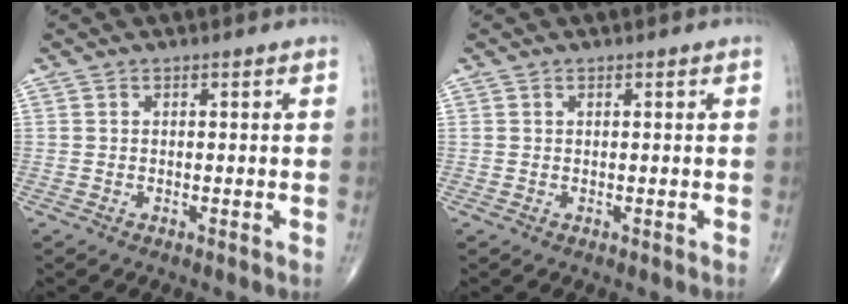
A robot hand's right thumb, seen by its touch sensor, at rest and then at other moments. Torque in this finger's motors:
{"motor_torque": [-0.21, -0.03, -0.14, 0.02, 0.01]}